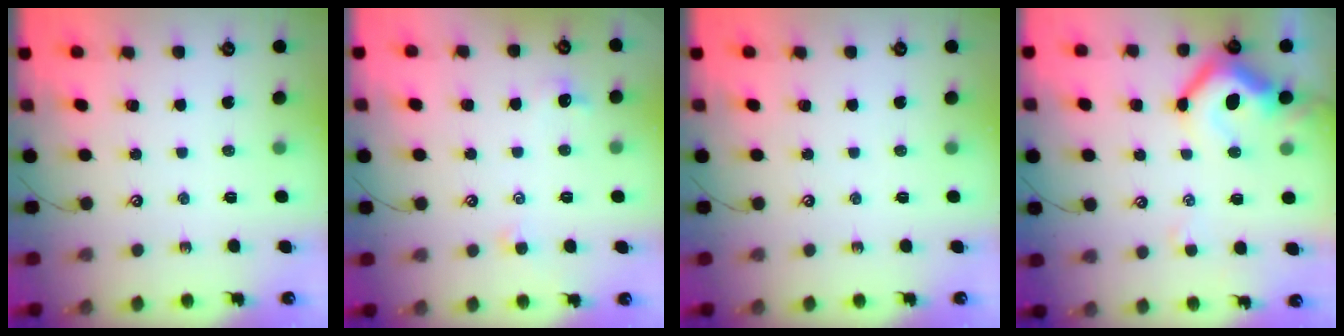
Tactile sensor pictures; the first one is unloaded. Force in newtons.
{"total": 0.8, "press": 0.7, "slide": 0.4}
{"total": 0.0}
{"total": 9.7, "press": 9.5, "slide": 1.9}